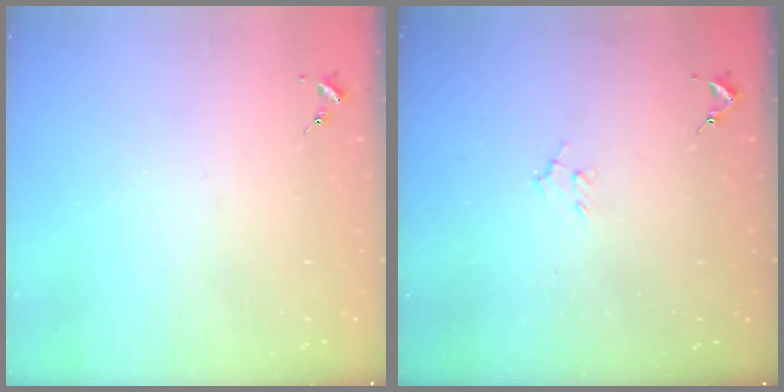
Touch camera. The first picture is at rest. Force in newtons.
{"total": 5.5, "press": 5.4, "slide": 0.8}